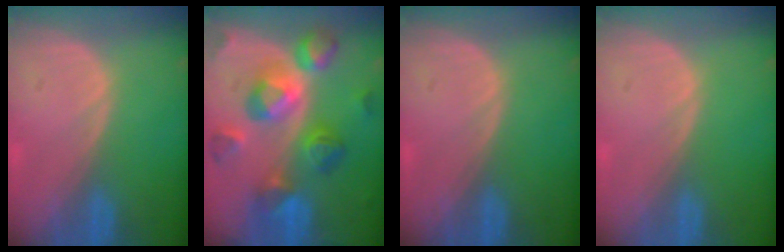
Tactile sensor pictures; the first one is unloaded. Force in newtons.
{"total": 11.4, "press": 11.4, "slide": 0.9}
{"total": 0.0}
{"total": 0.0}